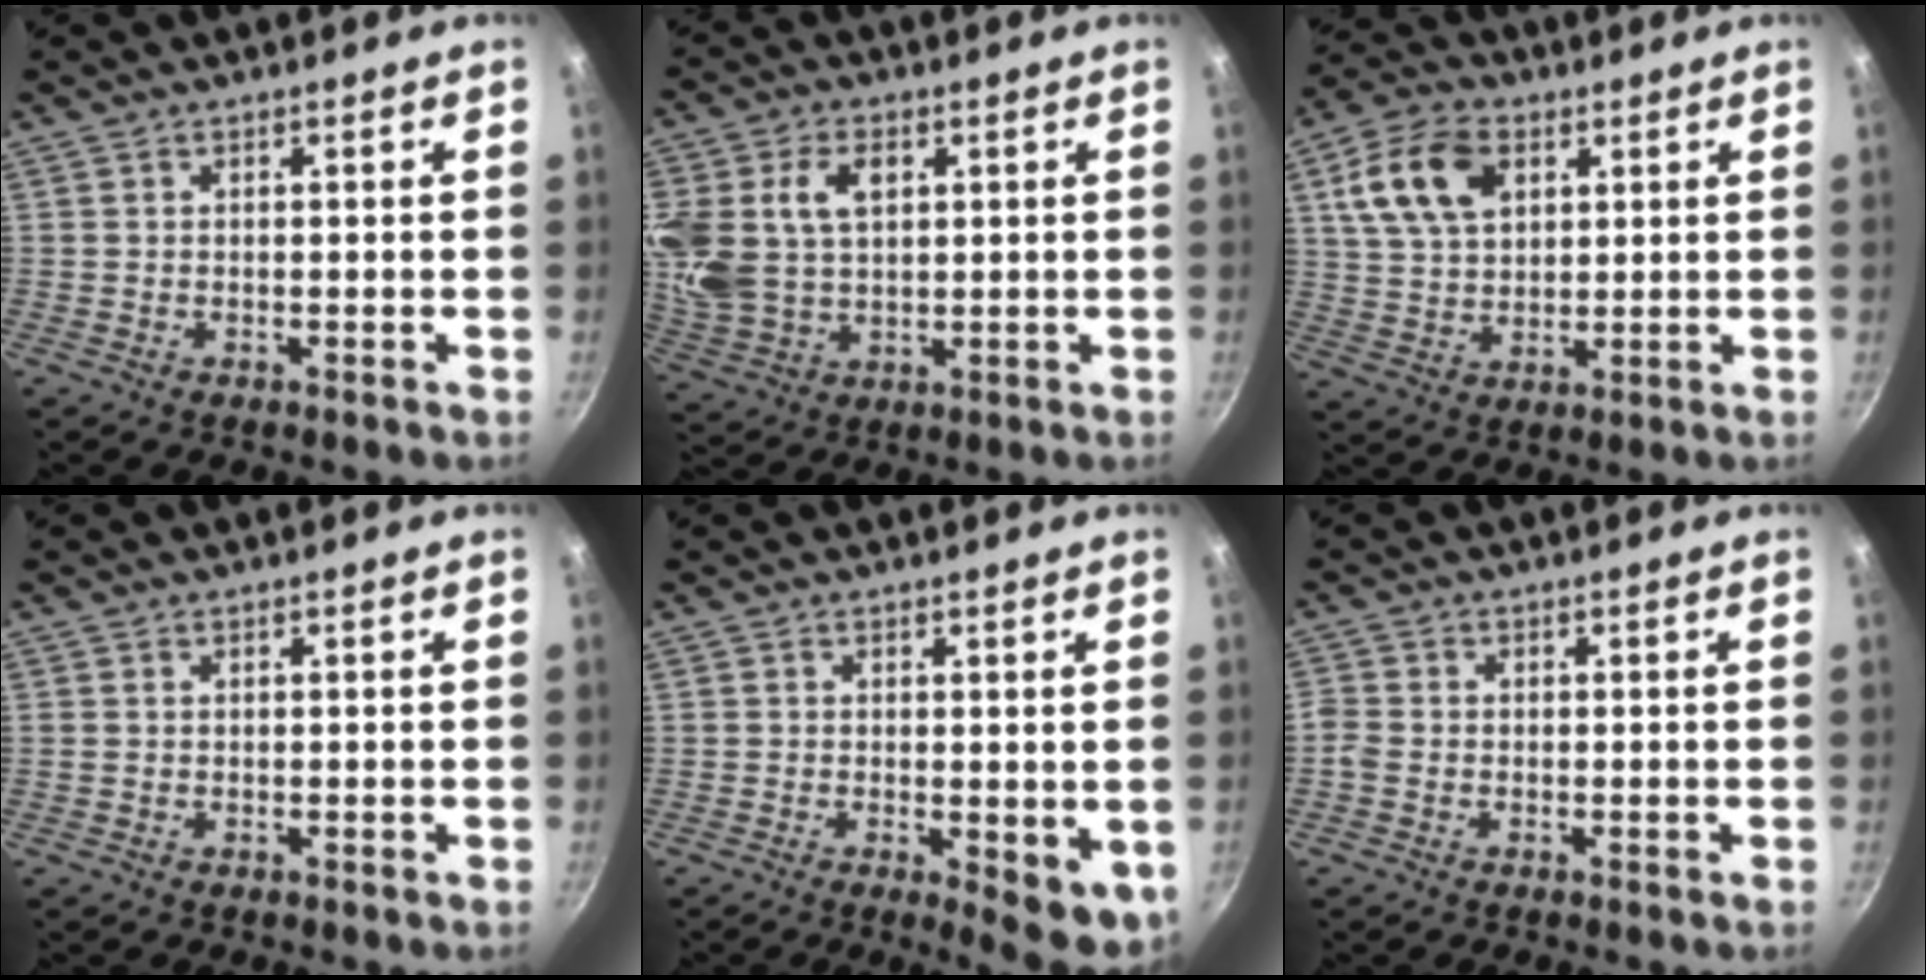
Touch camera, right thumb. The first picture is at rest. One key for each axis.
{"total": 16.2, "fx": 4.1, "fy": 11.3, "fz": 10.8, "tx": -0.231, "ty": -0.001, "tz": 0.085}
{"total": 12.8, "fx": 4.6, "fy": 8.5, "fz": 8.4, "tx": -0.138, "ty": 0.000, "tz": 0.084}
{"total": 0.0}
{"total": 7.0, "fx": -1.0, "fy": 2.9, "fz": 6.3, "tx": -0.064, "ty": -0.004, "tz": -0.006}
{"total": 2.1, "fx": -0.9, "fy": 1.6, "fz": 1.1, "tx": -0.023, "ty": 0.005, "tz": -0.024}